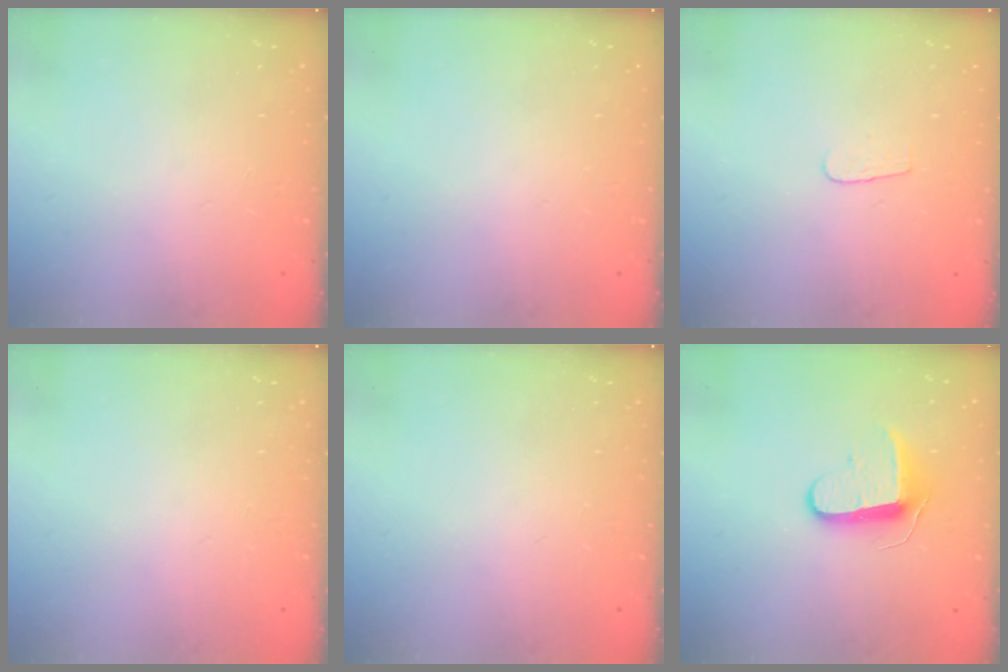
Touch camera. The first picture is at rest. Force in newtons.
{"total": 0.0}
{"total": 3.7, "press": 3.6, "slide": 0.4}
{"total": 0.0}
{"total": 0.0}
{"total": 9.2, "press": 9.2, "slide": 0.7}